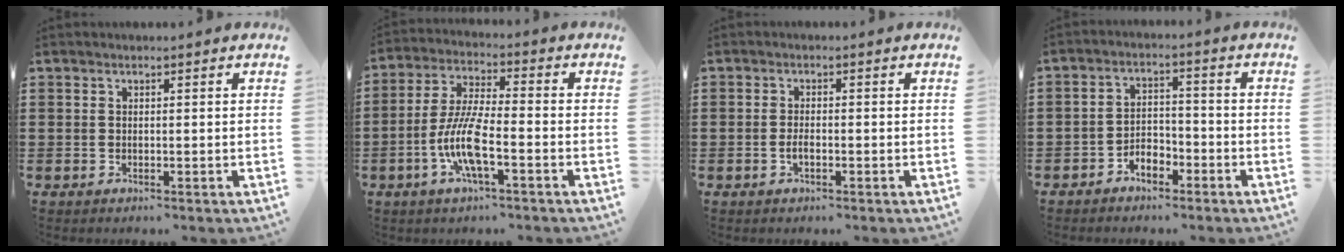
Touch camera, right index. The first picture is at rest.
{"total": 8.9, "force": [-3.2, 1.8, 8.1], "torque": [-0.187, -0.019, -0.067]}
{"total": 1.5, "force": [-0.6, 0.5, 1.3], "torque": [-0.026, -0.002, -0.010]}
{"total": 3.3, "force": [-2.6, 1.6, 1.3], "torque": [-0.026, 0.007, -0.052]}